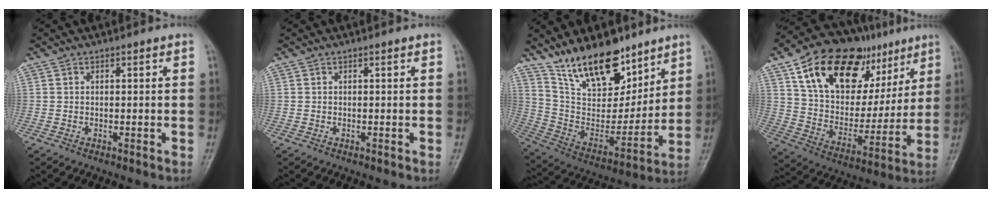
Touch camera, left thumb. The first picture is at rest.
{"total": 0.0}
{"total": 19.2, "force": [13.6, 8.9, 10.2], "torque": [-0.118, -0.075, 0.251]}
{"total": 26.3, "force": [13.1, 15.7, 16.5], "torque": [-0.224, -0.013, 0.223]}